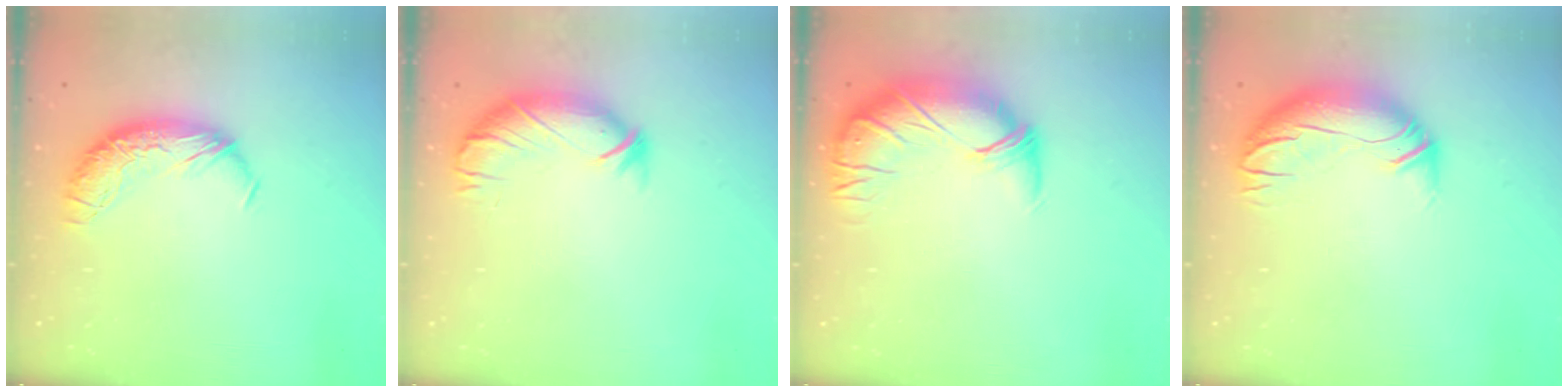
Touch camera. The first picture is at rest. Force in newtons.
{"total": 3.7, "press": 3.2, "slide": 1.8}
{"total": 2.7, "press": 0.2, "slide": 2.7}
{"total": 2.9, "press": 0.3, "slide": 2.9}